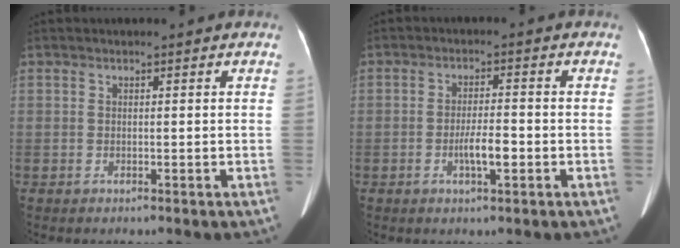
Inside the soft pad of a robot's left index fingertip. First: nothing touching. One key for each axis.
{"total": 4.1, "fx": -1.4, "fy": 0.8, "fz": 3.8, "tx": -0.071, "ty": 0.001, "tz": -0.022}